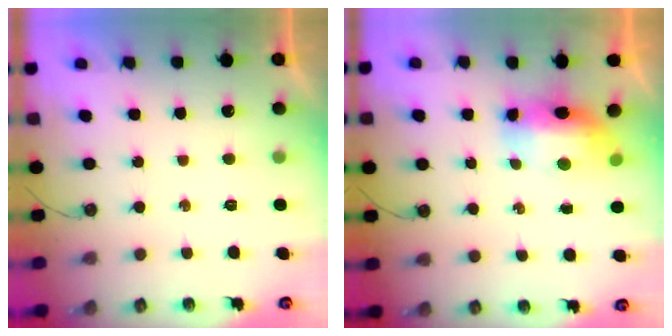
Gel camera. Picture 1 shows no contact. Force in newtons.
{"total": 9.8, "press": 9.7, "slide": 1.9}